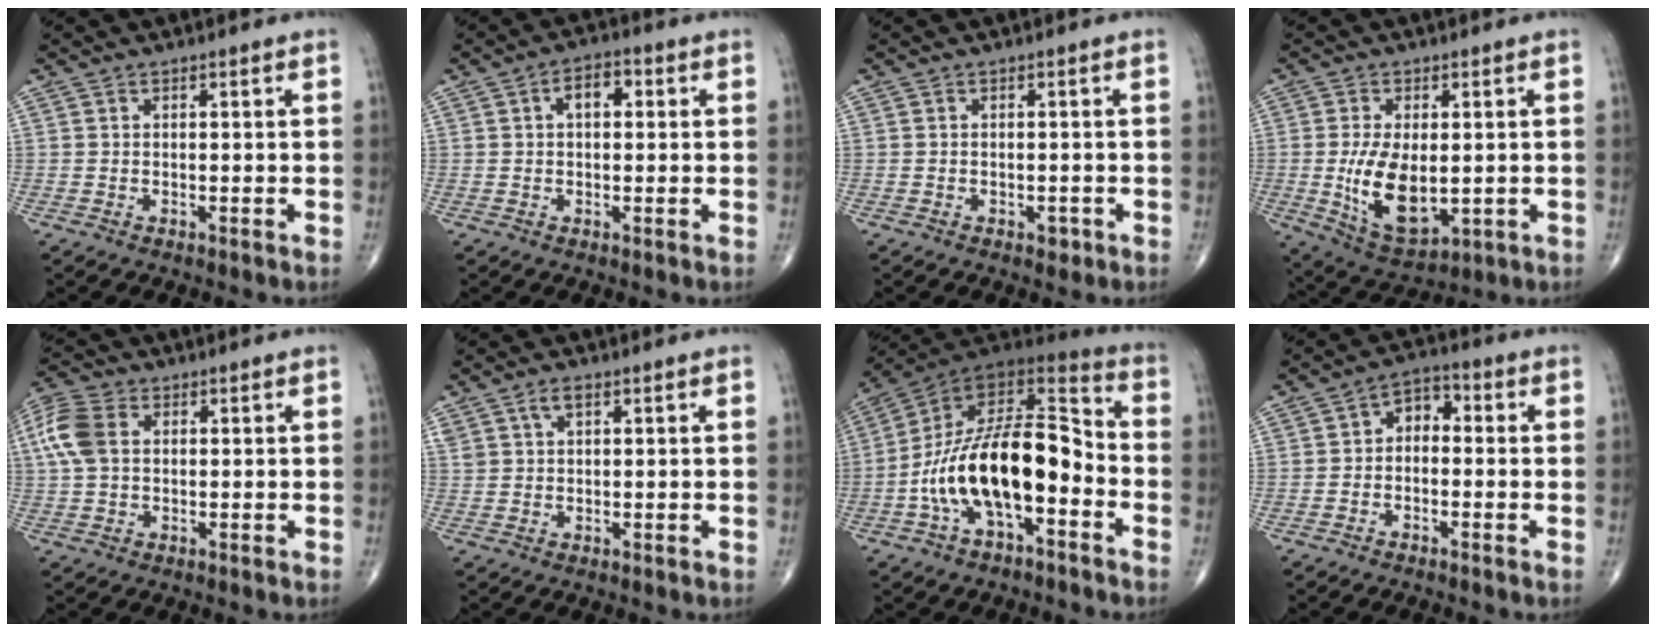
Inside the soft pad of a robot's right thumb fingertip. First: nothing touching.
{"total": 4.8, "force": [1.1, 2.8, 3.8], "torque": [-0.052, 0.014, 0.011]}
{"total": 1.4, "force": [-0.7, 0.9, 0.7], "torque": [-0.004, 0.004, -0.007]}
{"total": 11.9, "force": [-0.9, 6.4, 10.1], "torque": [-0.172, -0.016, 0.002]}
{"total": 8.8, "force": [1.7, 5.9, 6.3], "torque": [-0.156, 0.019, 0.031]}
{"total": 2.9, "force": [1.6, 1.5, 2.0], "torque": [-0.036, 0.001, 0.034]}
{"total": 20.4, "force": [-5.3, 9.5, 17.3], "torque": [-0.288, 0.065, -0.094]}
{"total": 4.9, "force": [-0.3, 3.4, 3.5], "torque": [-0.035, 0.025, -0.020]}